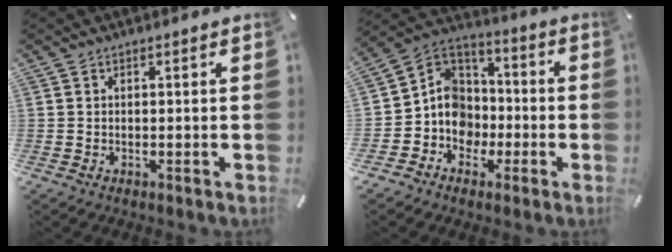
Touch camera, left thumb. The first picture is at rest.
{"total": 10.5, "force": [-3.0, 9.9, 2.1], "torque": [-0.060, 0.013, -0.054]}